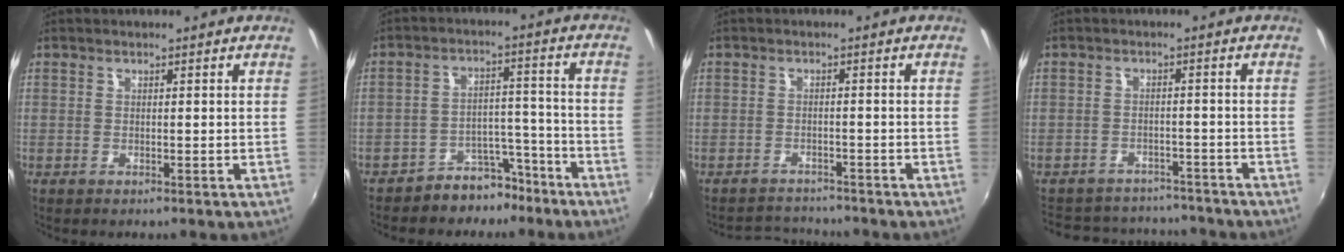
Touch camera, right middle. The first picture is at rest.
{"total": 7.1, "force": [-5.6, 4.0, 1.8], "torque": [-0.025, 0.039, -0.075]}
{"total": 4.0, "force": [-3.9, 0.8, -0.2], "torque": [-0.012, 0.009, -0.066]}
{"total": 11.8, "force": [-10.0, 5.5, 3.0], "torque": [-0.081, 0.038, -0.132]}